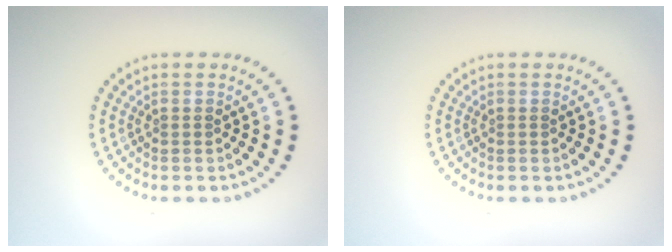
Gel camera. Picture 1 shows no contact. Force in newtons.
{"total": 0.0}